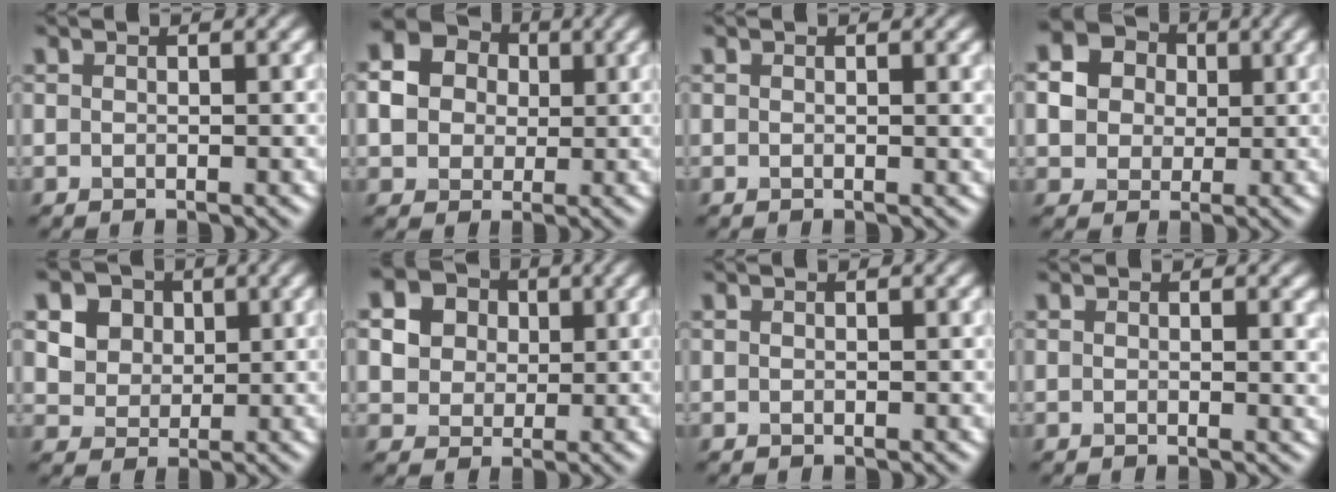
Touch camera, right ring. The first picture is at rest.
{"total": 10.7, "force": [2.5, 9.6, 4.2], "torque": [-0.123, 0.037, 0.036]}
{"total": 0.7, "force": [0.2, 0.1, 0.7], "torque": [-0.007, 0.000, 0.002]}
{"total": 12.6, "force": [3.7, 11.1, 4.7], "torque": [-0.142, 0.040, 0.055]}
{"total": 9.7, "force": [4.7, 7.3, 4.3], "torque": [-0.096, 0.021, 0.068]}
{"total": 8.8, "force": [3.5, 7.1, 3.7], "torque": [-0.099, 0.030, 0.050]}
{"total": 0.0}
{"total": 1.0, "force": [0.4, 0.2, 0.9], "torque": [-0.008, -0.001, 0.005]}